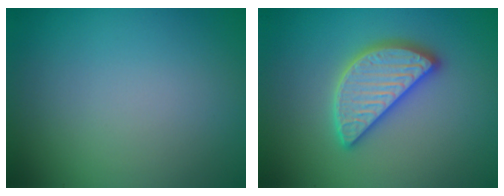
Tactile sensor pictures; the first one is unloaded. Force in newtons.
{"total": 4.5, "press": 4.5, "slide": 0.4}